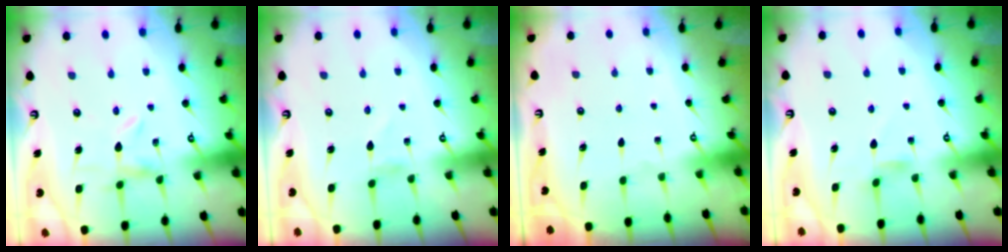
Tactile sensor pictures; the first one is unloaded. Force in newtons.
{"total": 1.0, "press": 1.0, "slide": 0.1}
{"total": 0.0}
{"total": 2.4, "press": 2.3, "slide": 0.4}